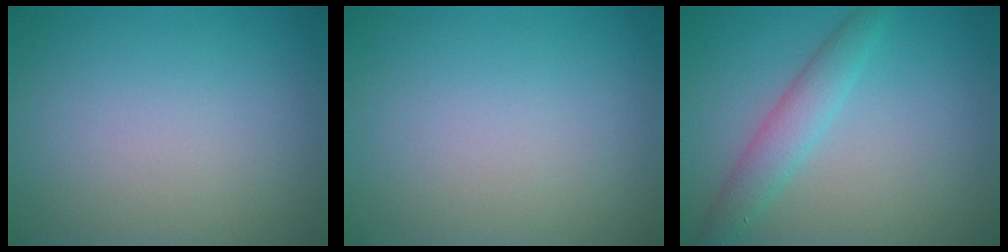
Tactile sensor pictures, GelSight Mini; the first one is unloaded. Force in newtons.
{"total": 0.0}
{"total": 2.9, "press": 2.9, "slide": 0.1}